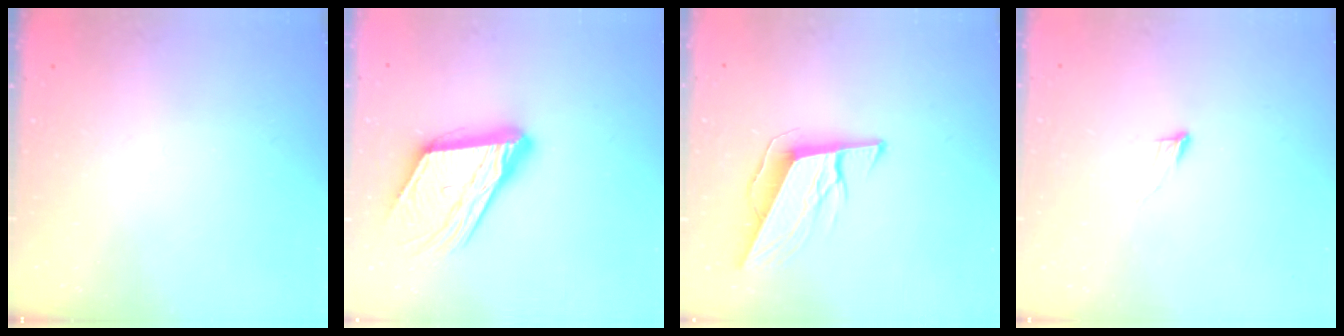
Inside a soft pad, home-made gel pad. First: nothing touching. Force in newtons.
{"total": 17.4, "press": 17.3, "slide": 1.9}
{"total": 9.9, "press": 9.5, "slide": 2.7}
{"total": 3.8, "press": 3.8, "slide": 0.3}